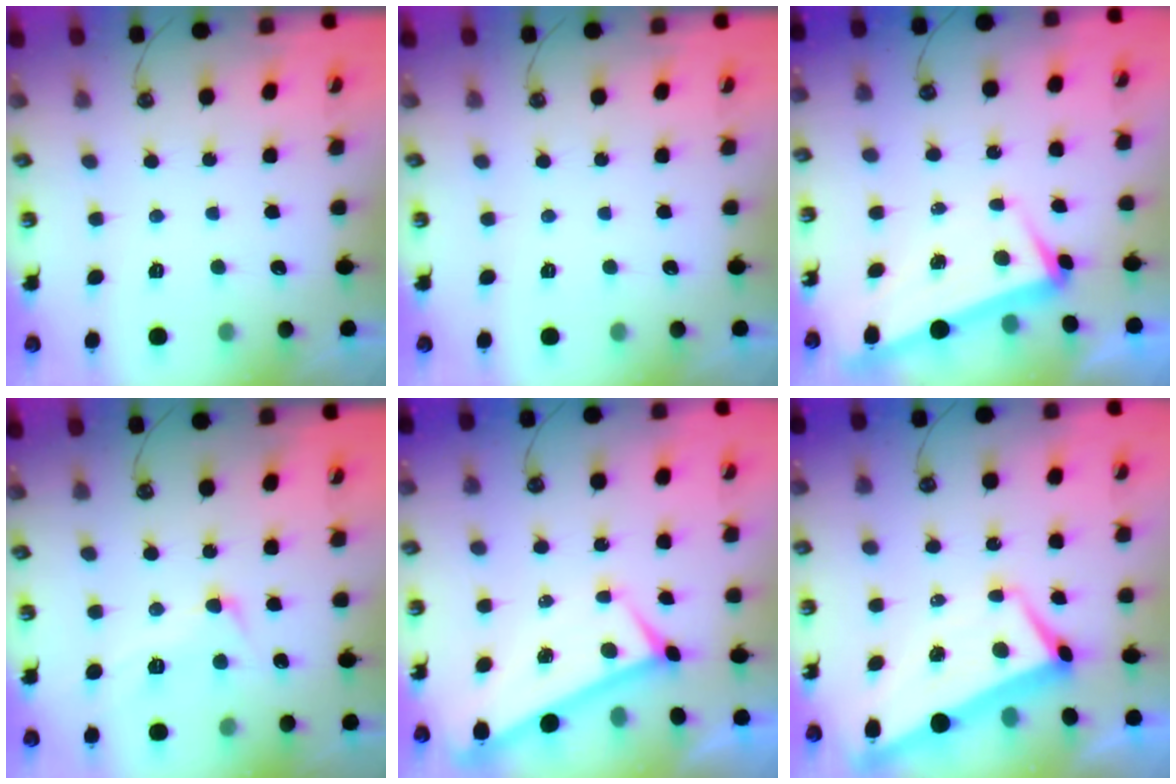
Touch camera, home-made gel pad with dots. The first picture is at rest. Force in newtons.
{"total": 0.0}
{"total": 2.8, "press": 2.3, "slide": 1.7}
{"total": 1.6, "press": 1.5, "slide": 0.7}
{"total": 1.9, "press": 1.8, "slide": 0.6}
{"total": 6.1, "press": 6.0, "slide": 0.9}